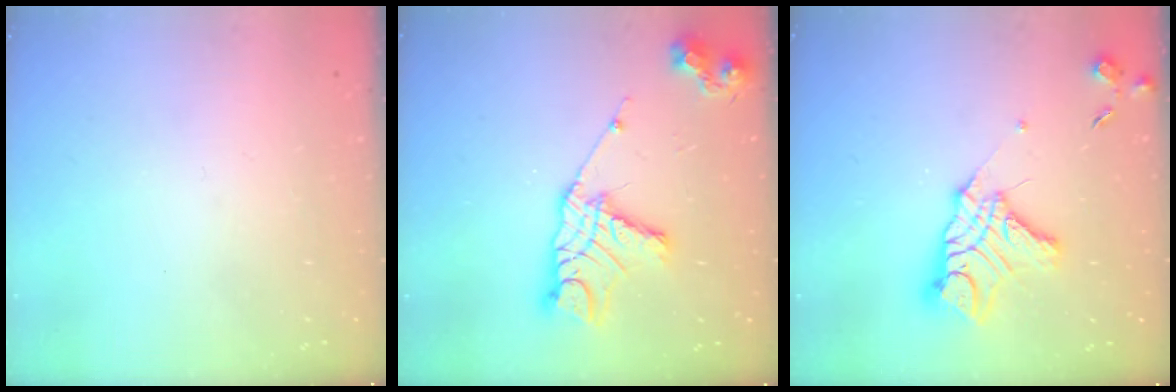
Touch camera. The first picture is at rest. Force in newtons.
{"total": 16.2, "press": 16.2, "slide": 1.3}
{"total": 15.3, "press": 15.2, "slide": 1.5}